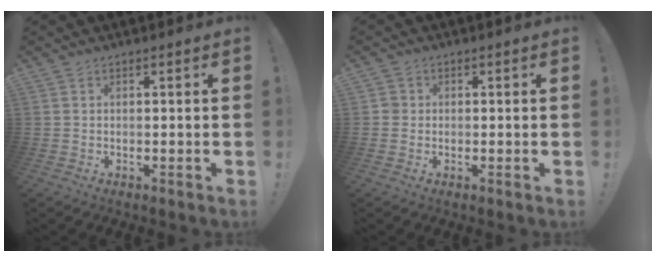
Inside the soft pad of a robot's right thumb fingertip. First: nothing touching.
{"total": 1.8, "force": [-0.1, 1.7, 0.6], "torque": [-0.002, 0.002, -0.003]}